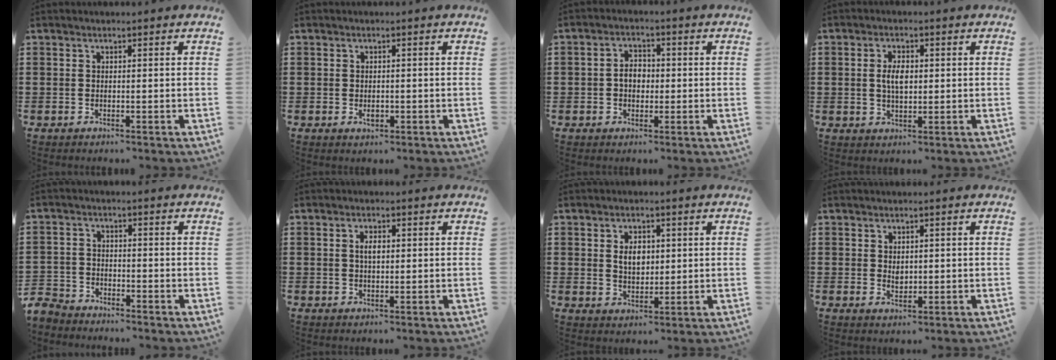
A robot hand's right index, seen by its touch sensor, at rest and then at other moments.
{"total": 1.4, "force": [-0.3, 0.8, 1.1], "torque": [-0.021, 0.002, -0.005]}
{"total": 3.3, "force": [-0.3, 2.3, 2.4], "torque": [-0.048, 0.008, -0.008]}
{"total": 3.9, "force": [0.3, 1.9, 3.4], "torque": [-0.061, 0.004, 0.002]}
{"total": 3.4, "force": [-3.3, 0.7, 0.0], "torque": [-0.021, -0.007, -0.075]}
{"total": 2.2, "force": [0.3, 1.0, 2.0], "torque": [-0.041, 0.006, 0.004]}
{"total": 4.0, "force": [0.7, 2.7, 2.9], "torque": [-0.056, 0.009, 0.009]}
{"total": 1.9, "force": [0.3, 1.2, 1.4], "torque": [-0.020, 0.002, 0.004]}